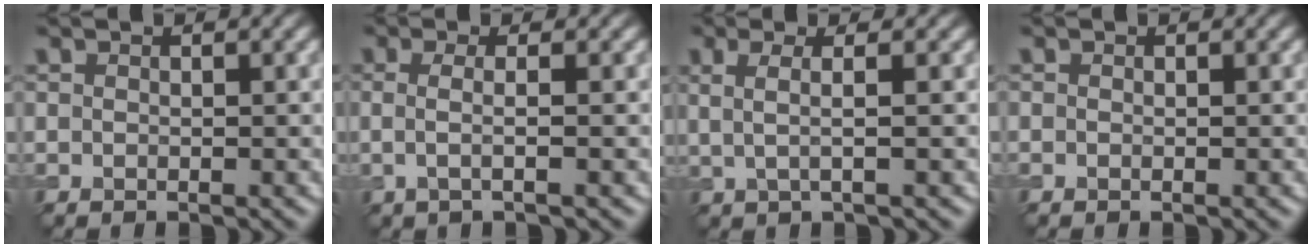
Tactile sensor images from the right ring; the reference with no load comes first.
{"total": 2.2, "force": [-0.1, 0.7, 2.1], "torque": [-0.037, -0.004, -0.010]}
{"total": 2.4, "force": [0.4, 0.7, 2.2], "torque": [-0.048, -0.003, 0.003]}
{"total": 0.0}